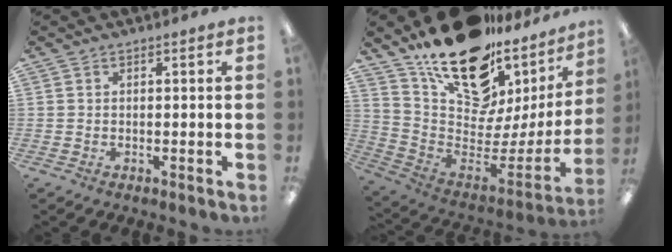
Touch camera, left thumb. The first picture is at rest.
{"total": 23.6, "force": [16.0, 12.0, 12.5], "torque": [-0.194, -0.111, 0.299]}